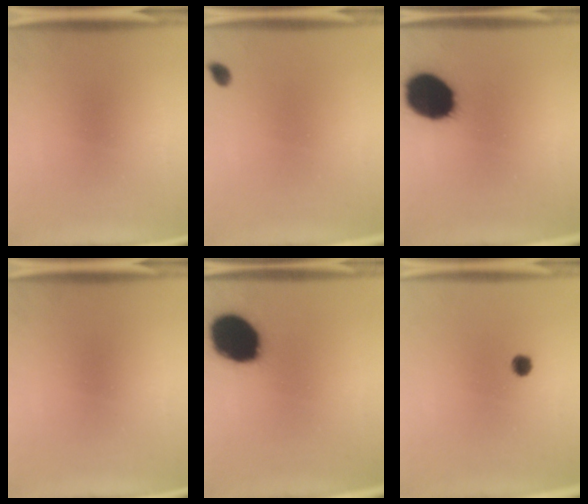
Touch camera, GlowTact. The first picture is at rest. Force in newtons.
{"total": 1.3}
{"total": 18.3}
{"total": 0.0}
{"total": 18.3}
{"total": 1.4}